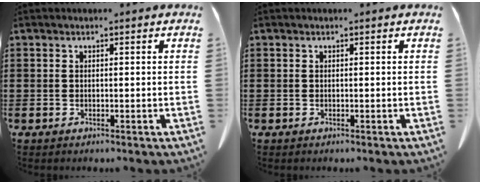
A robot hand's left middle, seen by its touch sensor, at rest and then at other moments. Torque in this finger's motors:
{"motor_torque": [0.00, 0.00, -0.01, 0.00]}